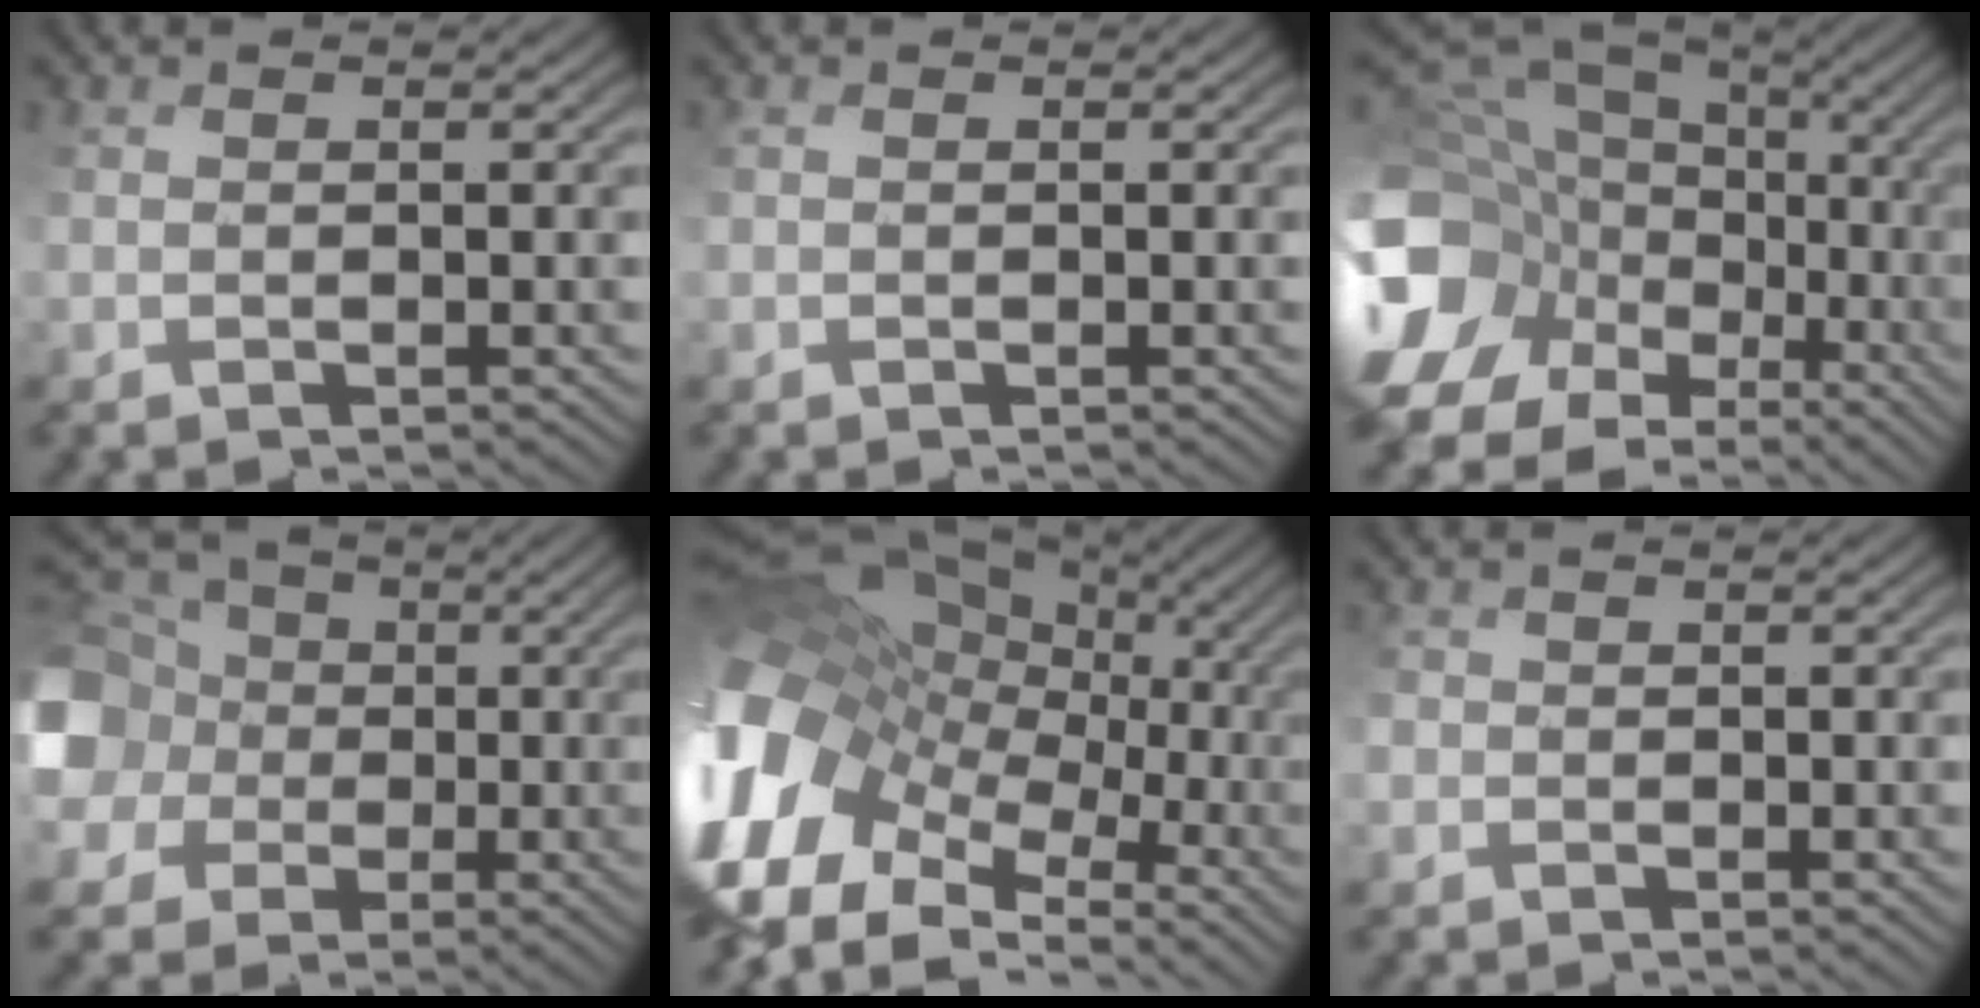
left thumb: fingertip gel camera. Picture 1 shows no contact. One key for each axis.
{"total": 0.0}
{"total": 20.6, "fx": -3.9, "fy": 17.2, "fz": 10.6, "tx": -0.284, "ty": -0.028, "tz": -0.062}
{"total": 15.5, "fx": 1.6, "fy": 14.3, "fz": 5.8, "tx": -0.225, "ty": 0.017, "tz": -0.002}
{"total": 17.6, "fx": -2.8, "fy": 12.2, "fz": 12.4, "tx": -0.311, "ty": 0.021, "tz": -0.022}
{"total": 1.1, "fx": -0.3, "fy": 1.0, "fz": -0.1, "tx": 0.000, "ty": 0.002, "tz": -0.007}